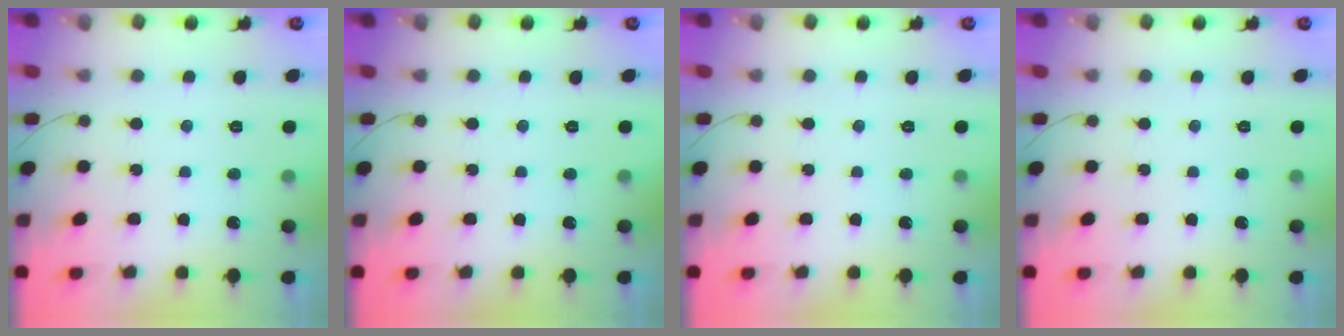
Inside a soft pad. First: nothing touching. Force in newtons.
{"total": 0.0}
{"total": 0.0}
{"total": 0.0}